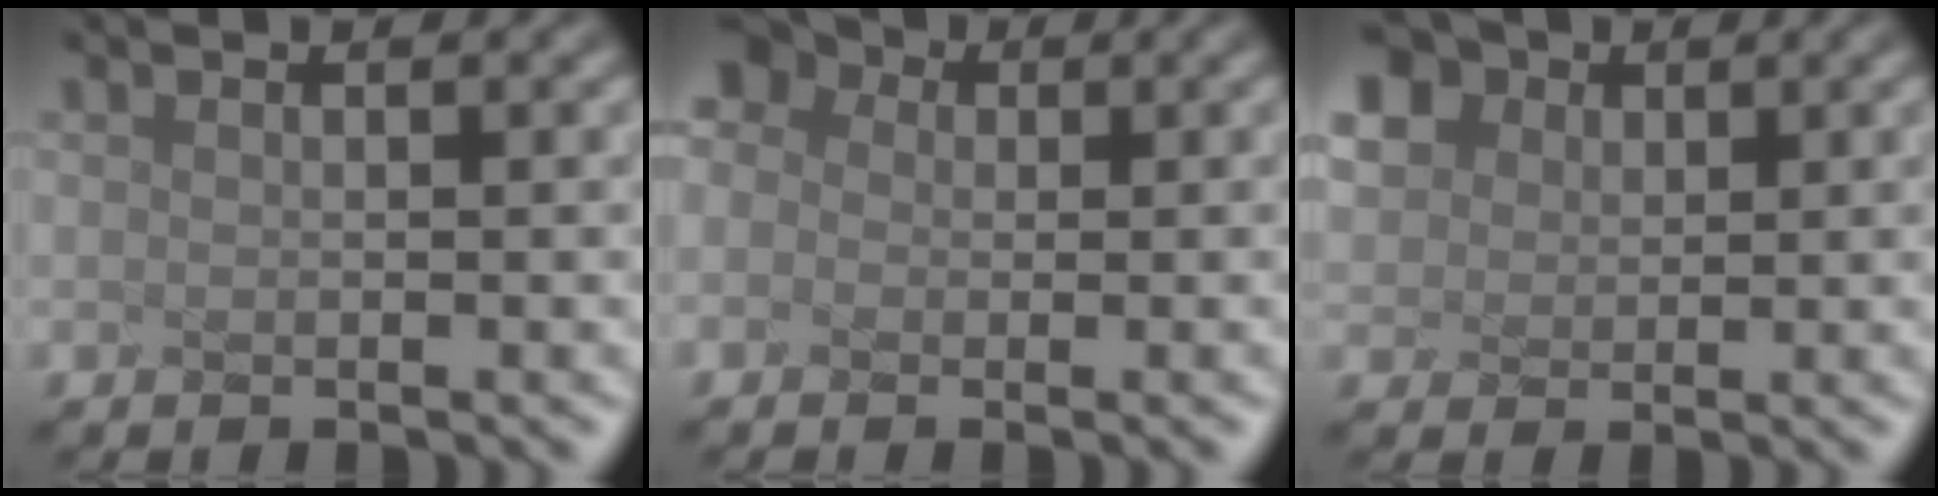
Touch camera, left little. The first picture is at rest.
{"total": 3.3, "force": [0.2, 3.0, 1.5], "torque": [-0.045, 0.020, 0.007]}
{"total": 5.3, "force": [2.8, 4.1, 1.9], "torque": [-0.107, 0.021, 0.085]}